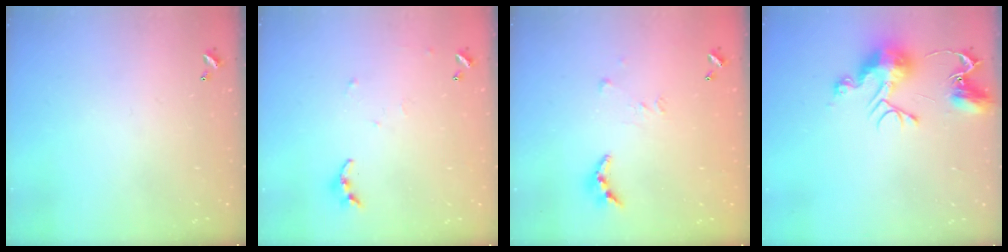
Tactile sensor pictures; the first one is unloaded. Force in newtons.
{"total": 4.7, "press": 4.7, "slide": 0.5}
{"total": 7.1, "press": 7.1, "slide": 0.2}
{"total": 10.8, "press": 10.7, "slide": 1.1}